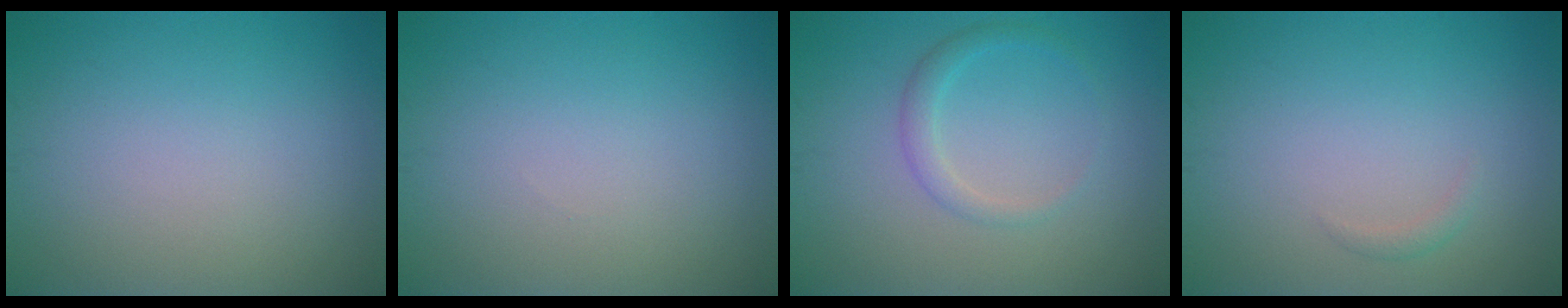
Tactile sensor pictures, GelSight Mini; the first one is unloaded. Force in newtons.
{"total": 0.0}
{"total": 1.7, "press": 1.7, "slide": 0.1}
{"total": 0.7, "press": 0.7, "slide": 0.1}